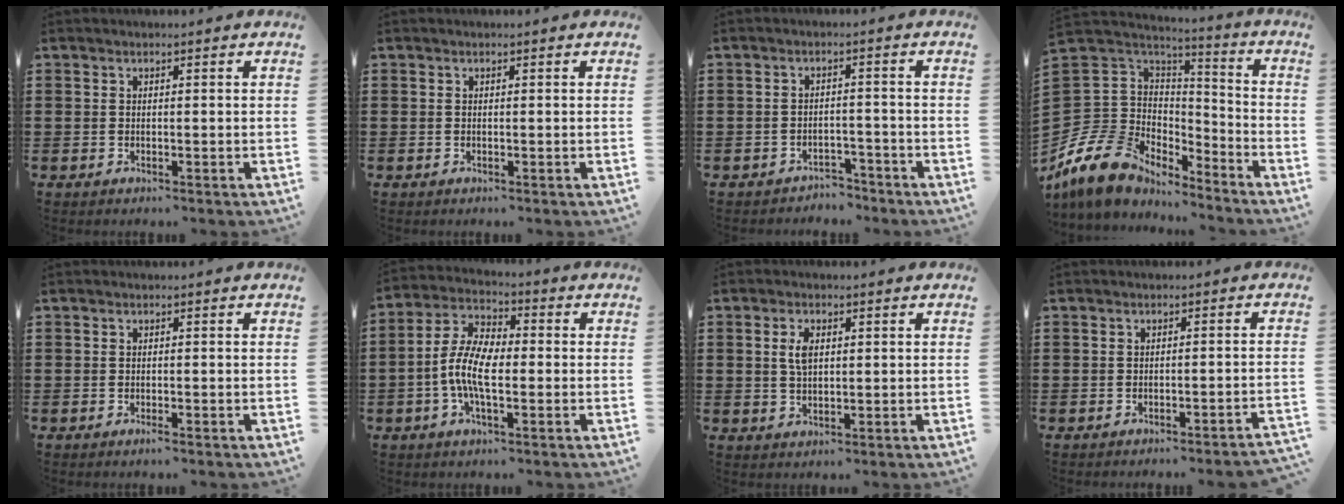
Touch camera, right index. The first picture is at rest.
{"total": 0.0}
{"total": 2.7, "force": [-2.7, 0.5, 0.1], "torque": [-0.010, -0.001, -0.055]}
{"total": 12.0, "force": [-7.7, 8.5, 3.6], "torque": [-0.126, 0.013, -0.151]}
{"total": 0.6, "force": [-0.5, 0.1, 0.3], "torque": [-0.008, -0.003, -0.008]}
{"total": 8.2, "force": [-1.9, 3.6, 7.2], "torque": [-0.172, -0.008, -0.043]}
{"total": 3.4, "force": [0.8, 1.7, 2.8], "torque": [-0.061, 0.009, 0.013]}
{"total": 1.5, "force": [-1.3, -0.4, 0.6], "torque": [-0.013, -0.003, -0.026]}